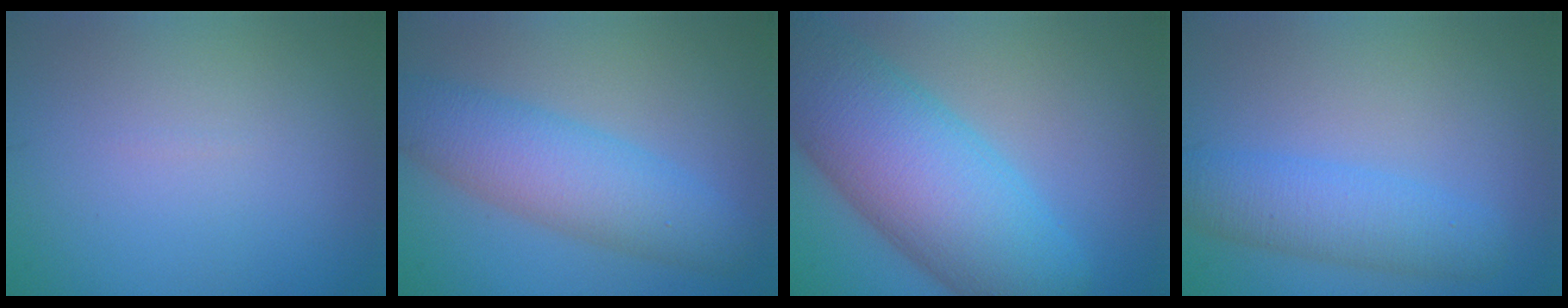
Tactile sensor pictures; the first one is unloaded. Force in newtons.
{"total": 6.2, "press": 6.2, "slide": 0.1}
{"total": 12.2, "press": 12.2, "slide": 0.4}
{"total": 4.1, "press": 4.1, "slide": 0.2}